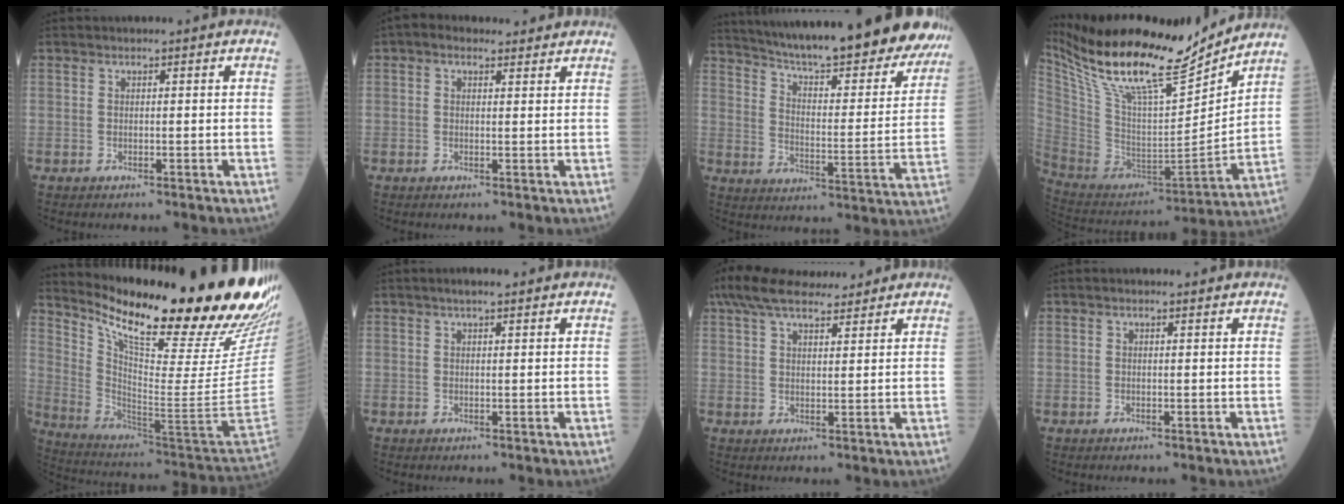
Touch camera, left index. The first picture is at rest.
{"total": 3.5, "force": [2.5, 1.8, 1.7], "torque": [-0.031, 0.030, 0.041]}
{"total": 29.2, "force": [25.6, 4.3, 13.4], "torque": [-0.210, -0.062, 0.334]}
{"total": 24.0, "force": [20.3, 3.3, 12.4], "torque": [-0.234, -0.017, 0.350]}
{"total": 30.7, "force": [23.1, 0.0, 20.2], "torque": [-0.313, -0.080, 0.344]}
{"total": 2.5, "force": [1.8, 0.3, 1.7], "torque": [-0.028, 0.012, 0.026]}
{"total": 11.6, "force": [9.8, 2.6, 5.6], "torque": [-0.102, 0.042, 0.163]}
{"total": 1.0, "force": [0.8, 0.1, 0.5], "torque": [-0.010, 0.008, 0.012]}